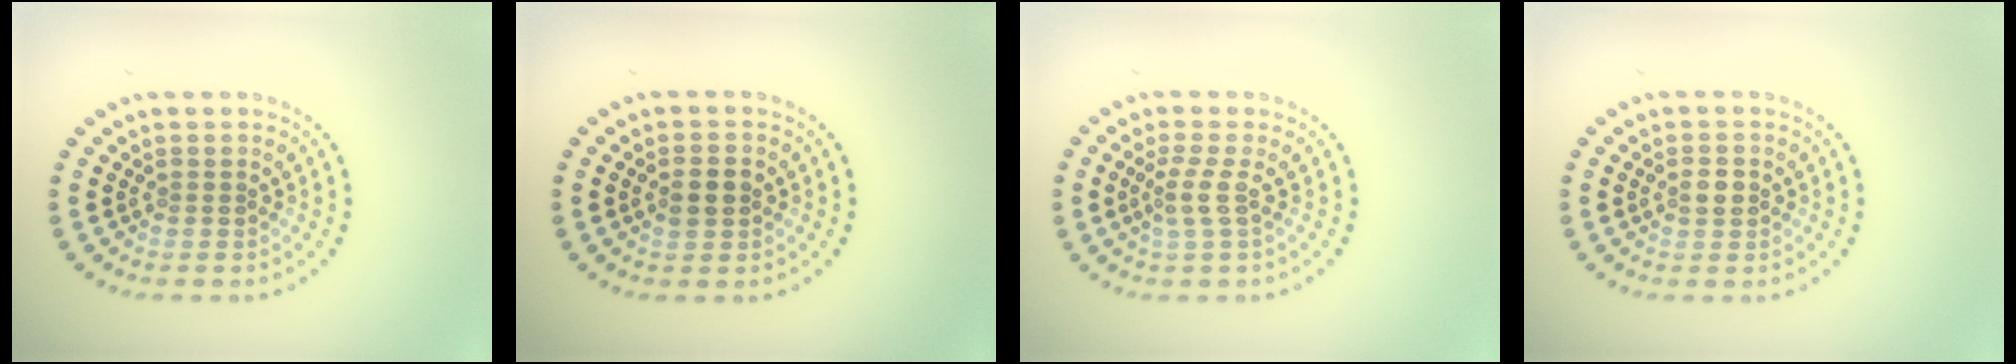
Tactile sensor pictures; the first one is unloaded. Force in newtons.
{"total": 2.2, "press": 2.2, "slide": 0.2}
{"total": 1.8, "press": 1.3, "slide": 1.2}
{"total": 1.5, "press": 1.5, "slide": 0.3}